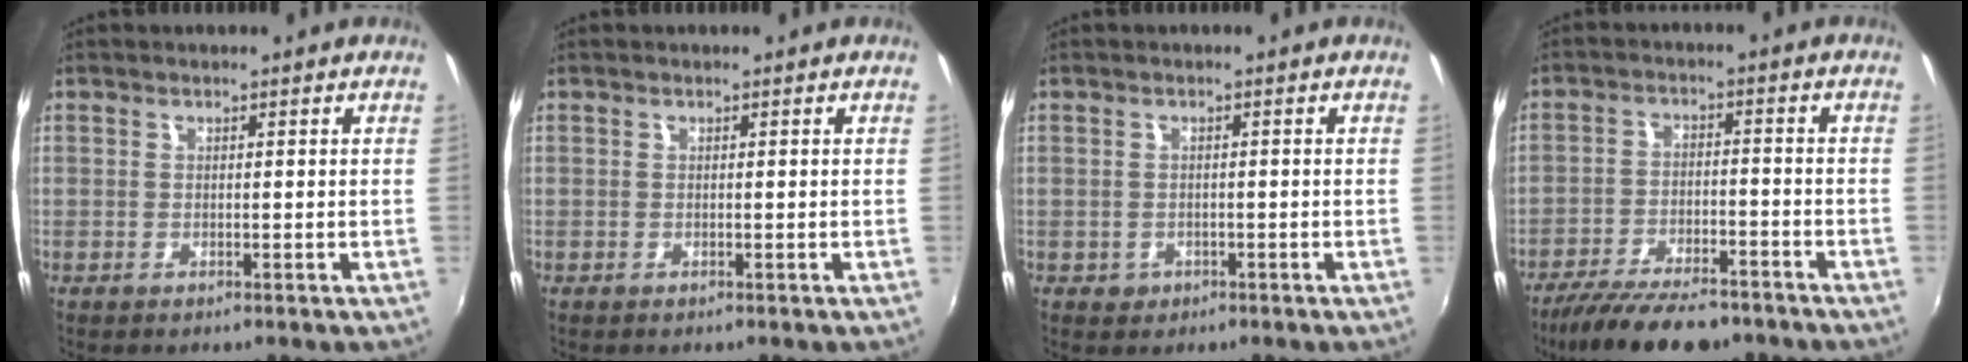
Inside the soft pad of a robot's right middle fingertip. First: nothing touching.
{"total": 0.0}
{"total": 1.8, "force": [-0.6, 1.6, 0.4], "torque": [-0.010, -0.002, -0.007]}
{"total": 14.3, "force": [-11.5, 4.5, 7.2], "torque": [-0.154, -0.026, -0.184]}